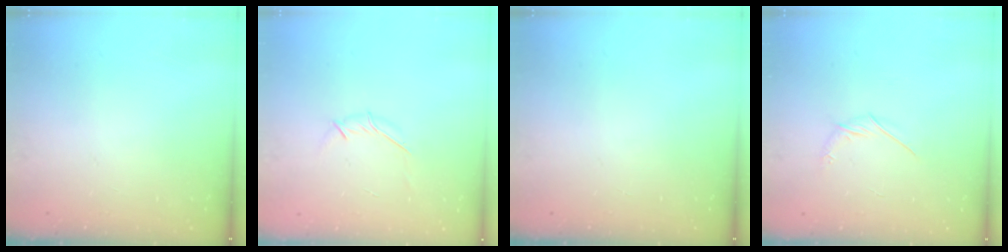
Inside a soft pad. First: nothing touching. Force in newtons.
{"total": 3.8, "press": 3.7, "slide": 1.0}
{"total": 0.0}
{"total": 3.3, "press": 3.2, "slide": 0.7}